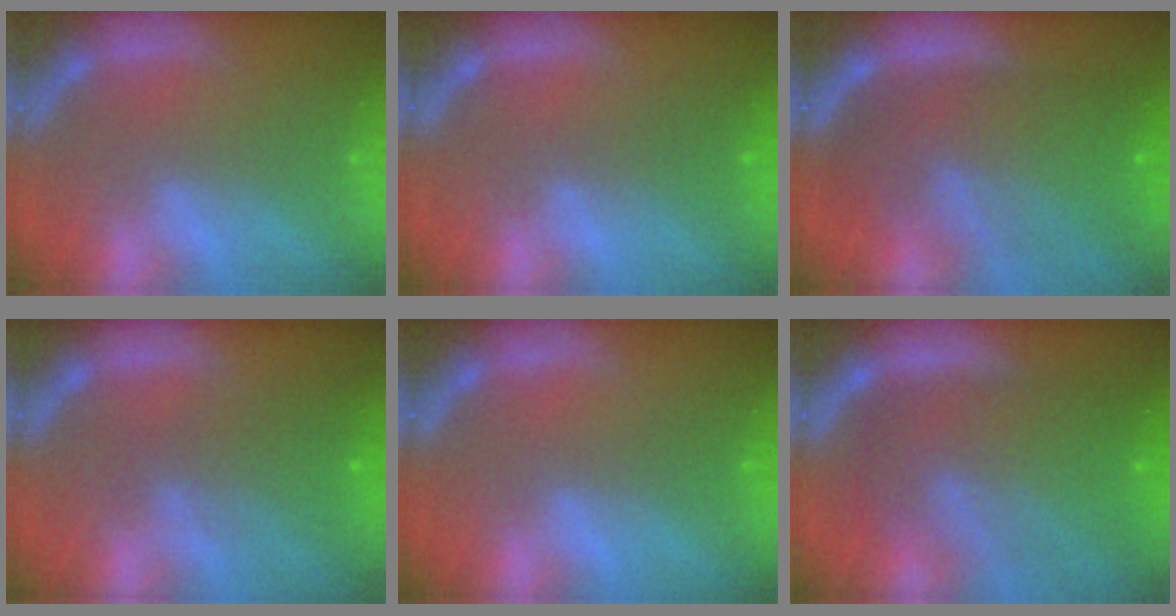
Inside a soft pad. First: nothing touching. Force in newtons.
{"total": 1.5}
{"total": 10.0}
{"total": 4.1}
{"total": 1.0}
{"total": 10.1}